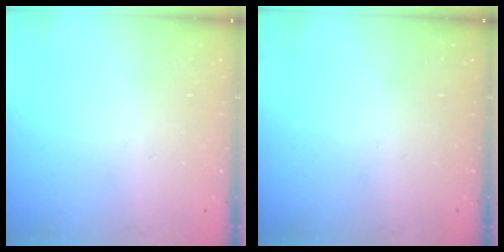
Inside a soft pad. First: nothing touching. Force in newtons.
{"total": 0.0}